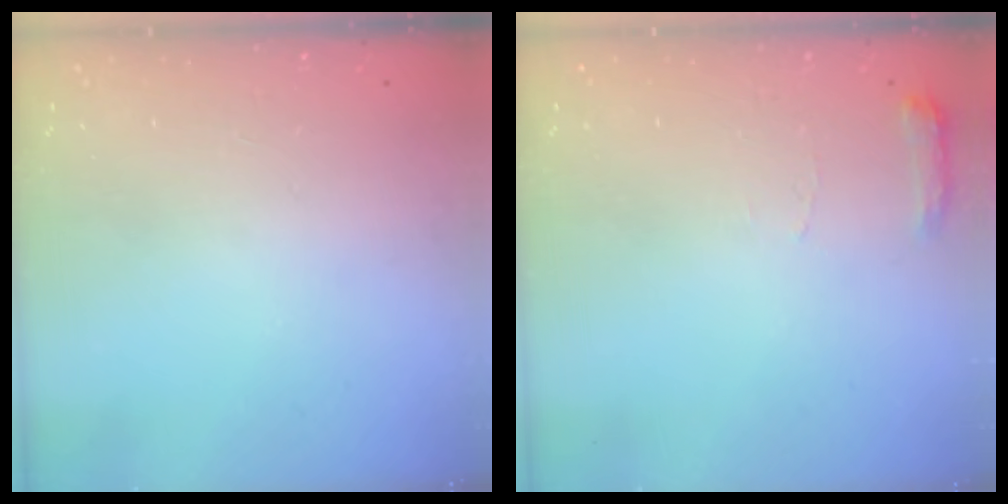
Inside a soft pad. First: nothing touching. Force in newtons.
{"total": 5.6, "press": 5.6, "slide": 0.7}